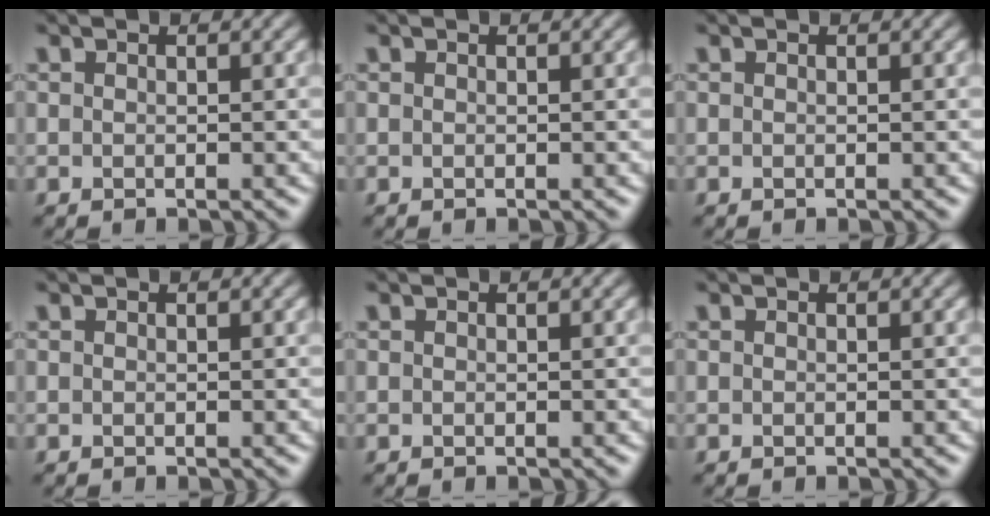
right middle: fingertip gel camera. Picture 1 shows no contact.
{"total": 0.0}
{"total": 0.0}
{"total": 0.0}
{"total": 0.0}
{"total": 0.0}